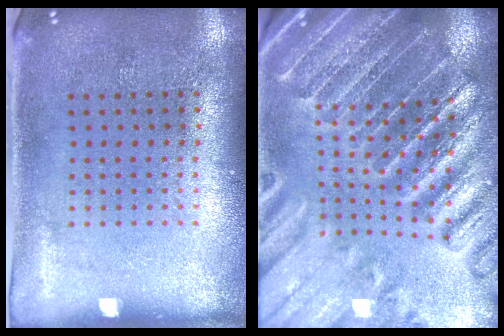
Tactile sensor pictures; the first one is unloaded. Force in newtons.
{"total": 3.2, "press": 3.1, "slide": 0.5}